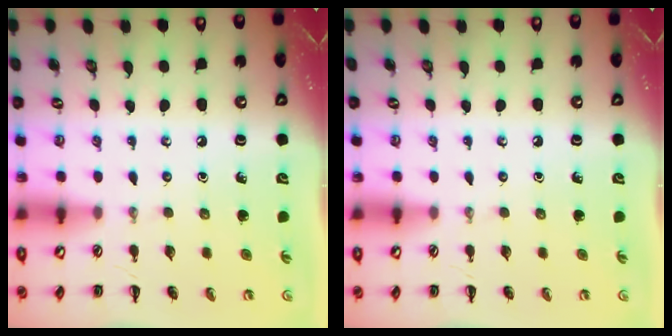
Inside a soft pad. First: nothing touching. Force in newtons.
{"total": 0.0}